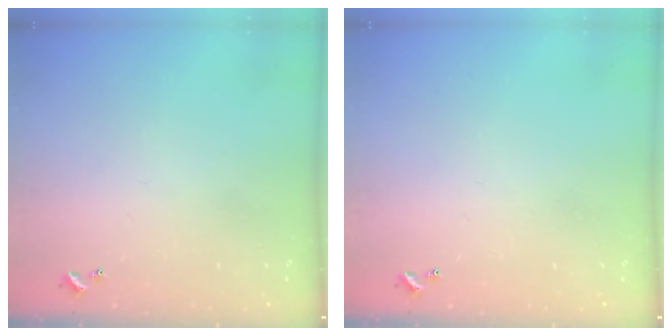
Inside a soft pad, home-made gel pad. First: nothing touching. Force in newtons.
{"total": 0.0}